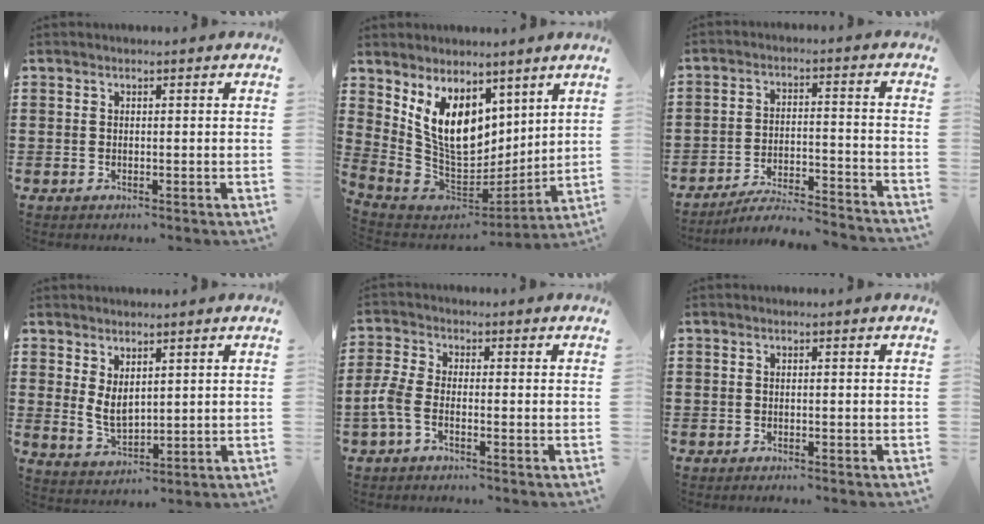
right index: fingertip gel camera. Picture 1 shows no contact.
{"total": 11.4, "force": [4.7, 7.6, 7.1], "torque": [-0.157, -0.021, 0.094]}
{"total": 5.9, "force": [-5.6, 0.1, 1.8], "torque": [-0.036, -0.004, -0.111]}
{"total": 3.6, "force": [1.8, 1.9, 2.5], "torque": [-0.052, 0.002, 0.035]}
{"total": 3.7, "force": [-1.6, 1.3, 3.0], "torque": [-0.087, -0.009, -0.039]}
{"total": 0.6, "force": [-0.6, 0.0, 0.0], "torque": [-0.001, -0.002, -0.012]}